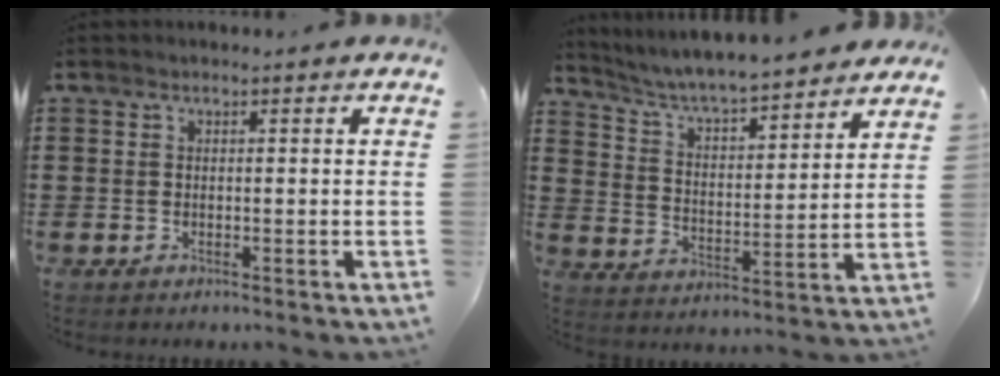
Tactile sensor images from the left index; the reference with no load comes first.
{"total": 5.2, "force": [5.0, 0.3, 1.6], "torque": [-0.054, -0.037, 0.081]}